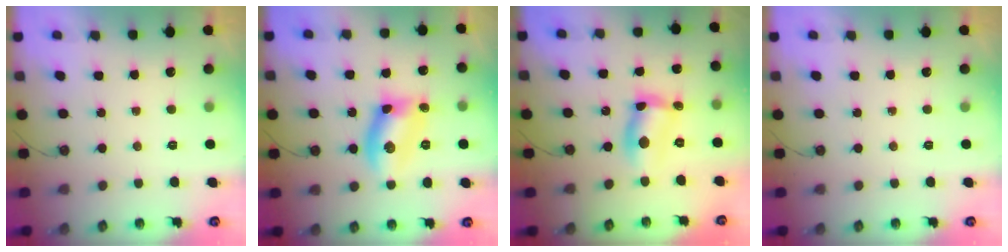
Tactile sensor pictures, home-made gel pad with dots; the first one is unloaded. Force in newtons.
{"total": 10.6, "press": 10.6, "slide": 0.5}
{"total": 9.3, "press": 9.3, "slide": 0.9}
{"total": 0.0}